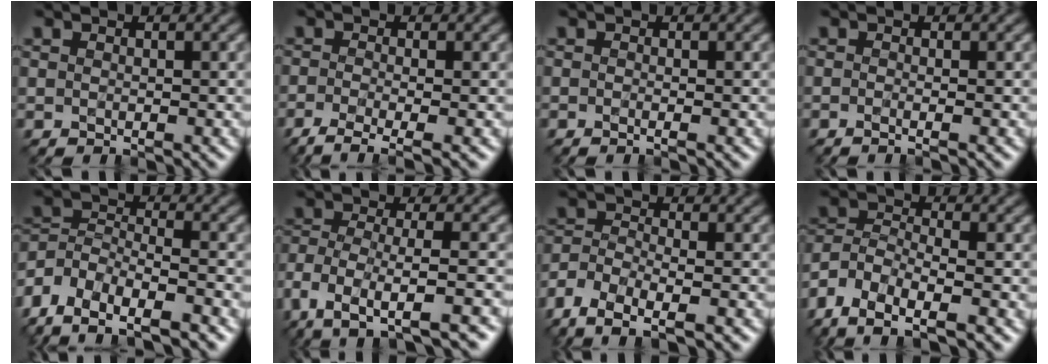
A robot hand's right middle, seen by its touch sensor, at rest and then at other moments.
{"total": 4.0, "force": [-2.4, 1.1, 3.0], "torque": [-0.053, -0.011, -0.052]}
{"total": 0.7, "force": [-0.3, 0.2, 0.6], "torque": [-0.010, -0.007, -0.008]}
{"total": 1.4, "force": [-0.5, 0.6, 1.2], "torque": [-0.012, -0.013, -0.017]}
{"total": 9.1, "force": [-7.0, 4.1, 4.2], "torque": [-0.070, 0.008, -0.127]}
{"total": 8.2, "force": [-5.3, 2.5, 5.7], "torque": [-0.100, 0.002, -0.088]}
{"total": 8.2, "force": [-6.1, 3.3, 4.5], "torque": [-0.080, -0.015, -0.092]}
{"total": 7.9, "force": [-5.7, 2.9, 4.6], "torque": [-0.088, -0.002, -0.106]}